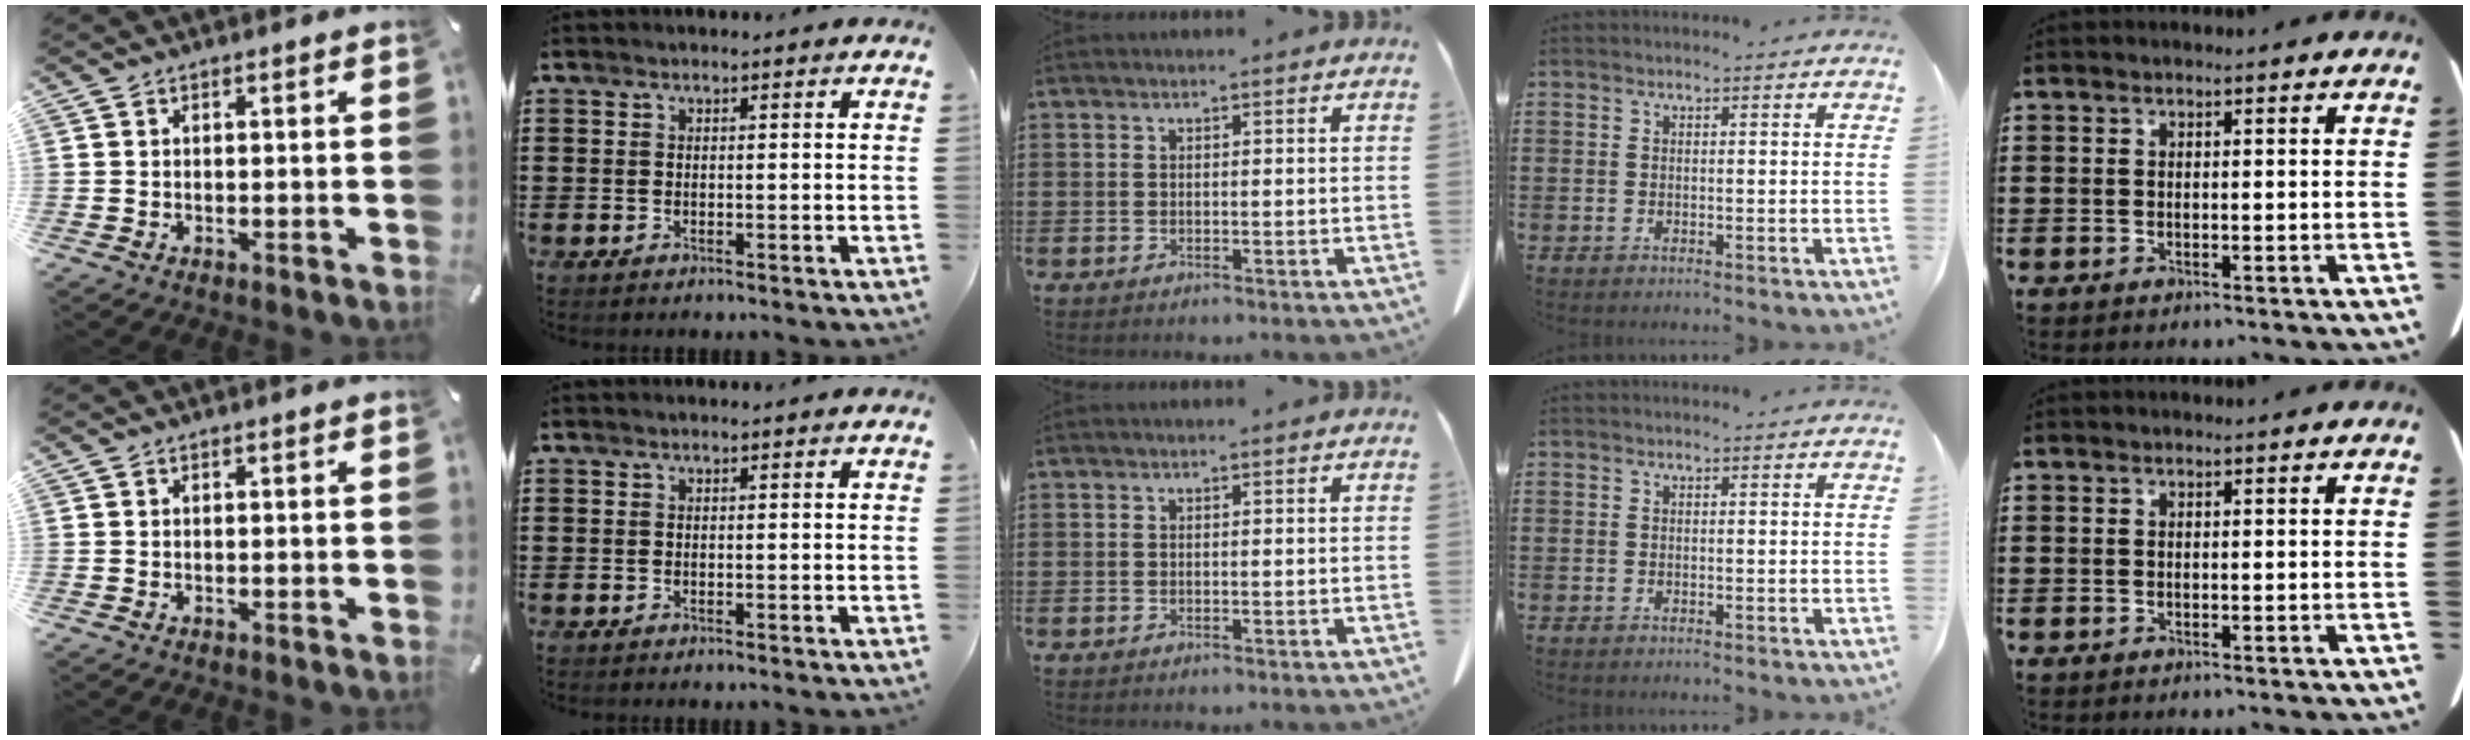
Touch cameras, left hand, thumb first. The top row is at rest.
{}